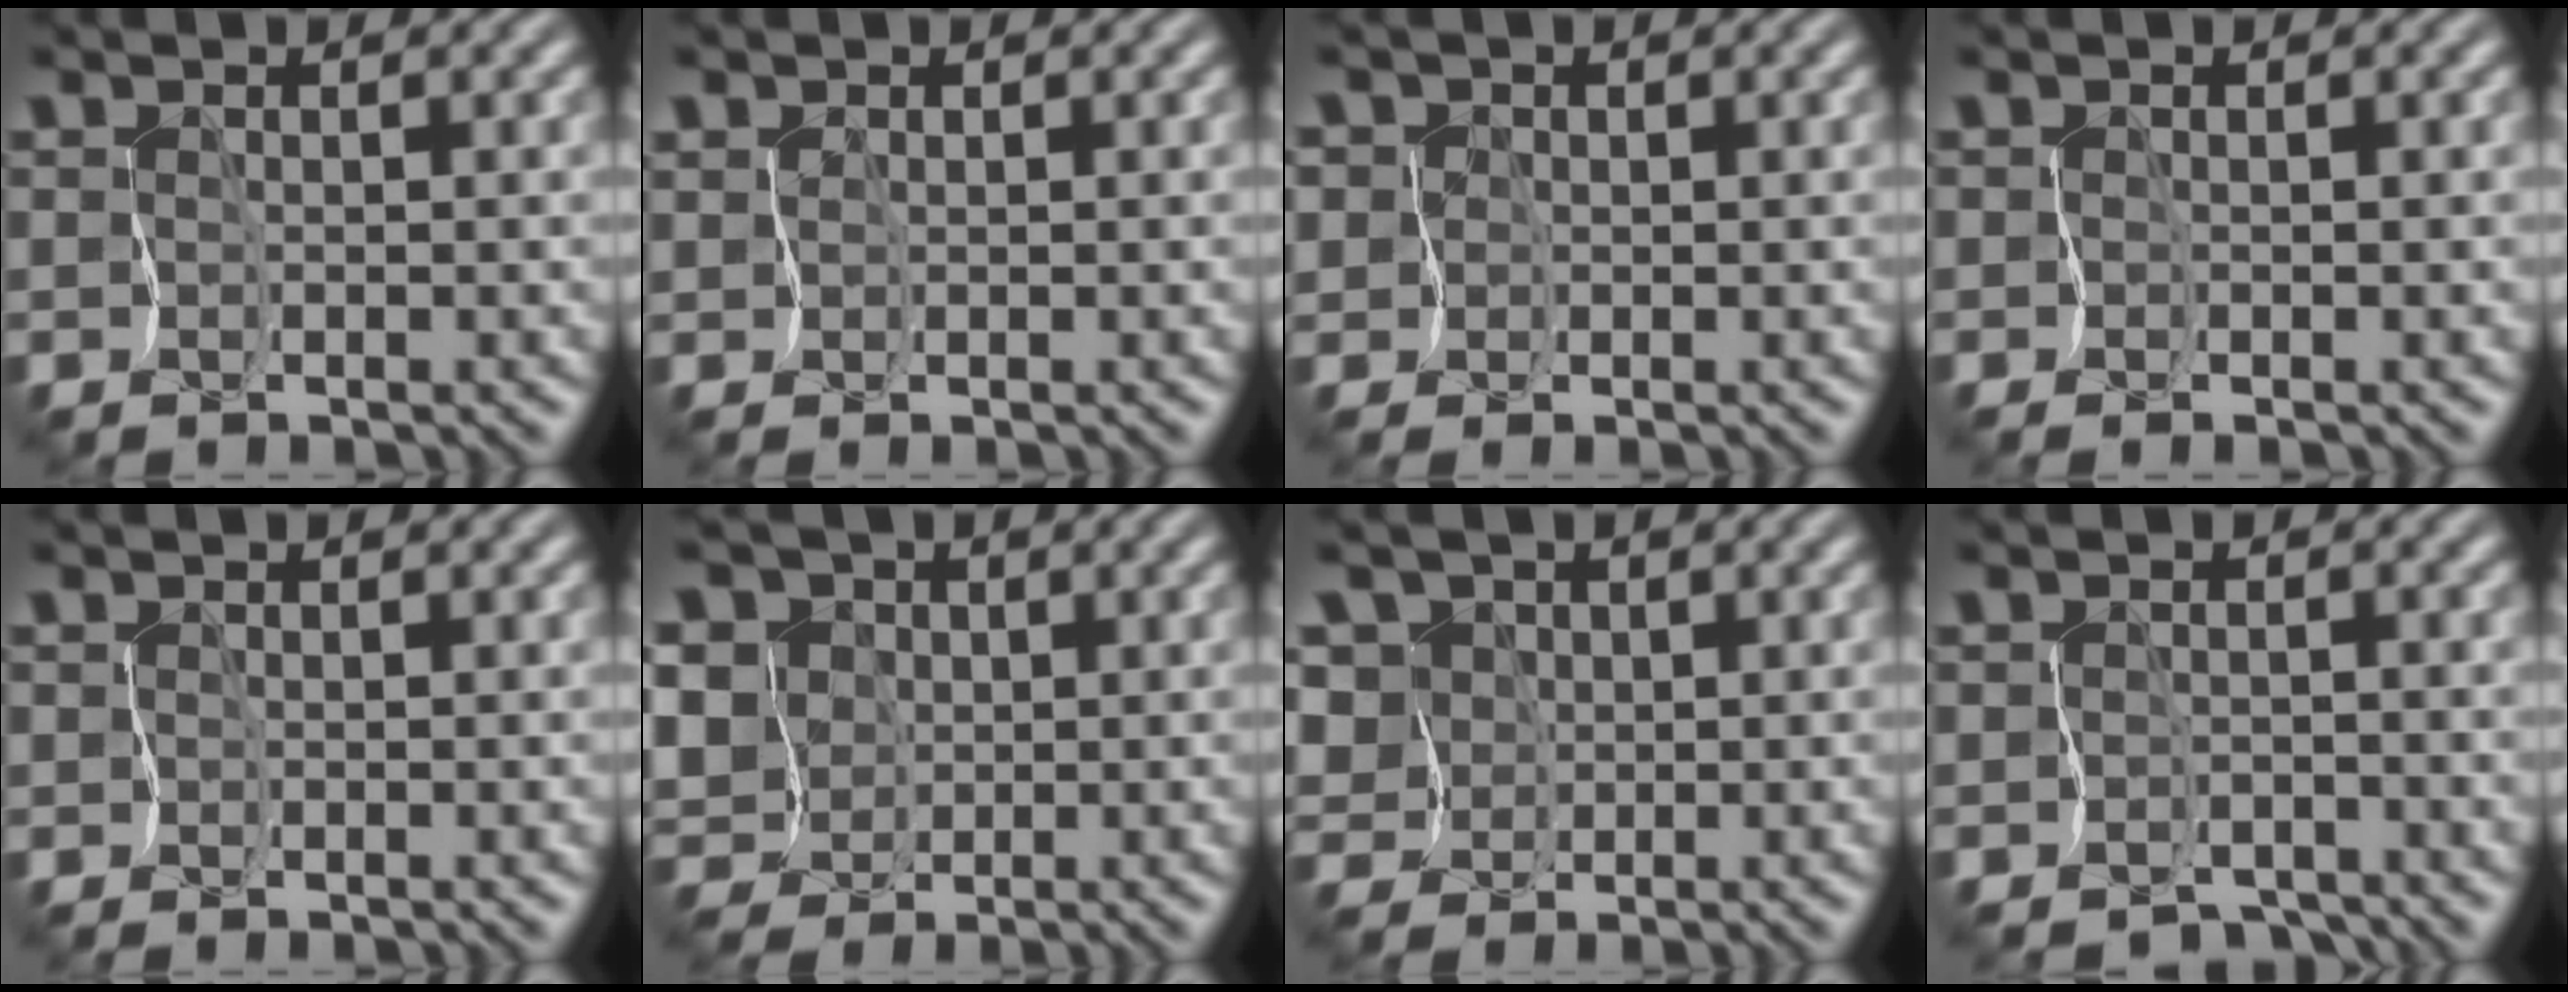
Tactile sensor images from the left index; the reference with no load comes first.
{"total": 0.6, "force": [0.4, 0.4, -0.1], "torque": [0.003, 0.000, 0.007]}
{"total": 3.7, "force": [1.0, 3.4, 1.1], "torque": [-0.023, 0.026, -0.003]}
{"total": 0.0}
{"total": 0.0}
{"total": 8.3, "force": [1.1, 7.1, 4.0], "torque": [-0.084, 0.027, -0.024]}
{"total": 6.1, "force": [1.5, 5.2, 2.9], "torque": [-0.049, 0.027, -0.007]}
{"total": 2.6, "force": [-2.4, 1.0, 0.3], "torque": [0.014, -0.009, -0.042]}